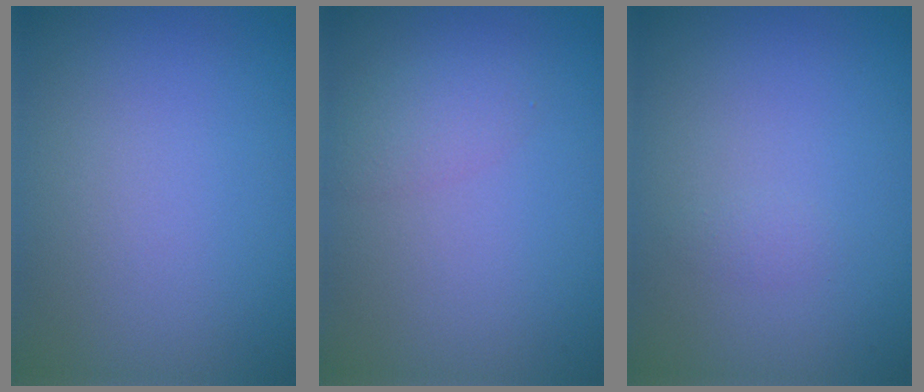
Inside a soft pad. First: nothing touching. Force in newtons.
{"total": 1.7, "press": 1.7, "slide": 0.0}
{"total": 0.5, "press": 0.5, "slide": 0.1}